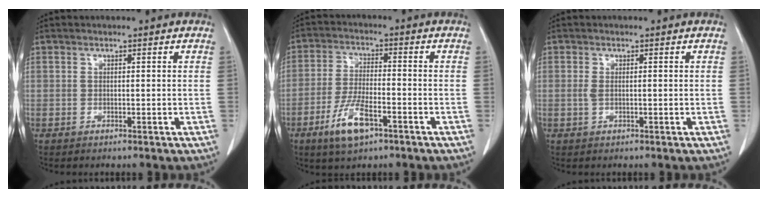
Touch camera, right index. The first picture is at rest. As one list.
[{"total": 8.0, "force": [-4.4, 2.2, 6.4], "torque": [-0.132, -0.009, -0.077]}, {"total": 1.4, "force": [0.0, 0.5, 1.3], "torque": [-0.030, 0.002, 0.002]}]